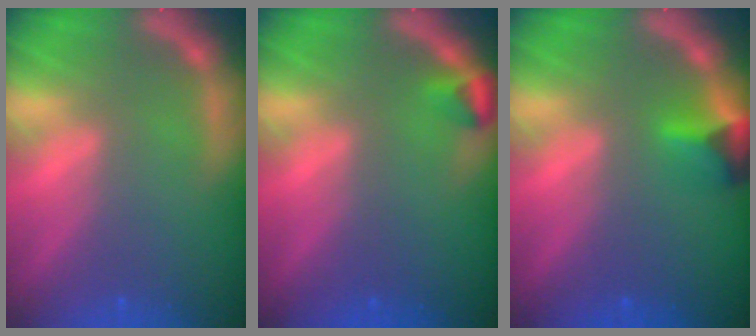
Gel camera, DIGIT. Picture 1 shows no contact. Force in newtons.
{"total": 1.5}
{"total": 2.9}